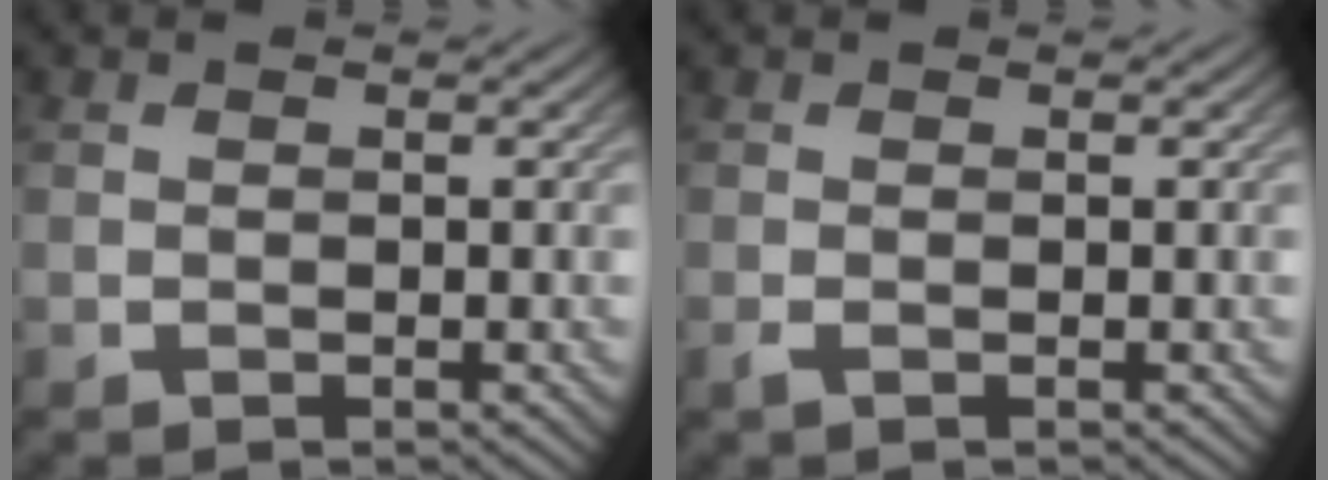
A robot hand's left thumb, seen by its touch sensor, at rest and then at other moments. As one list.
[{"total": 0.8, "force": [-0.3, 0.1, 0.7], "torque": [-0.018, -0.002, -0.007]}]